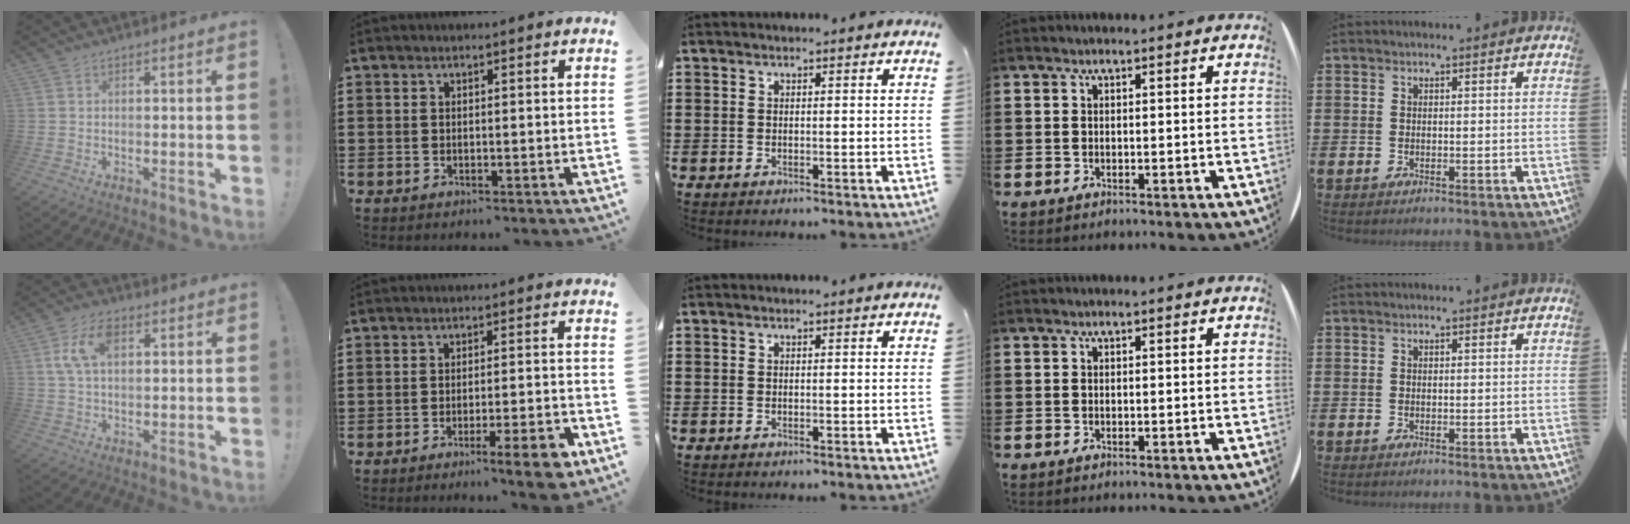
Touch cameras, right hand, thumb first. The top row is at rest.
{"thumb": {"total": 9.0, "force": [2.8, 4.8, 7.0], "torque": [-0.132, 0.005, 0.050]}, "index": {"total": 5.8, "force": [-3.4, 0.5, 4.6], "torque": [-0.070, -0.005, -0.056]}}